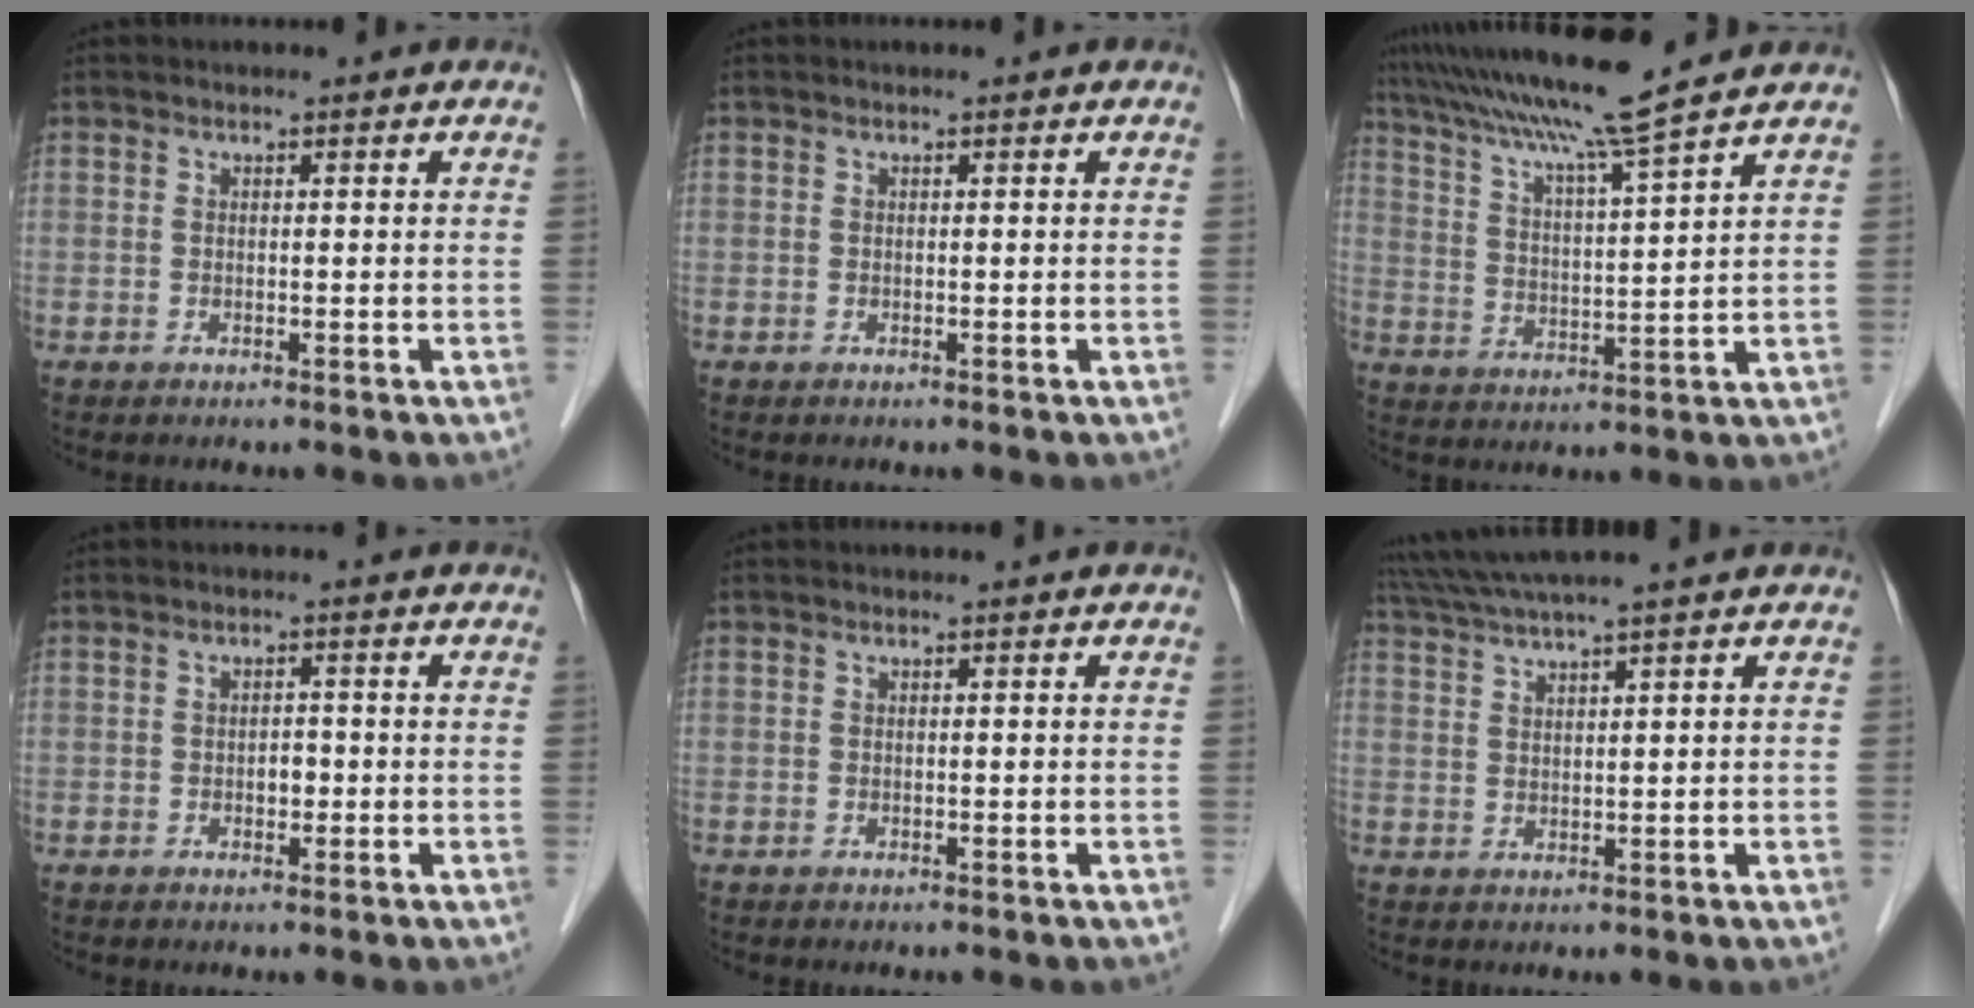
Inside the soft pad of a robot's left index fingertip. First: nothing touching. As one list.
[{"total": 0.0}, {"total": 13.4, "force": [11.3, -2.0, 6.8], "torque": [-0.123, 0.005, 0.184]}, {"total": 1.6, "force": [-0.5, 1.0, 1.2], "torque": [-0.016, 0.003, -0.006]}, {"total": 0.0}, {"total": 7.6, "force": [6.5, -1.6, 3.6], "torque": [-0.063, 0.028, 0.110]}]